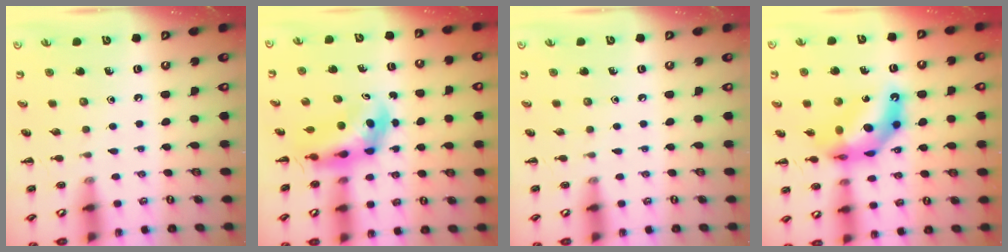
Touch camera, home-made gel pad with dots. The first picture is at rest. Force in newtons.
{"total": 4.8, "press": 4.5, "slide": 1.4}
{"total": 0.0}
{"total": 13.0, "press": 12.5, "slide": 3.8}